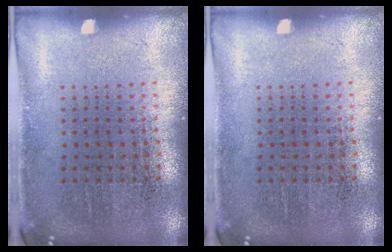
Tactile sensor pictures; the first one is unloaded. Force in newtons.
{"total": 0.0}